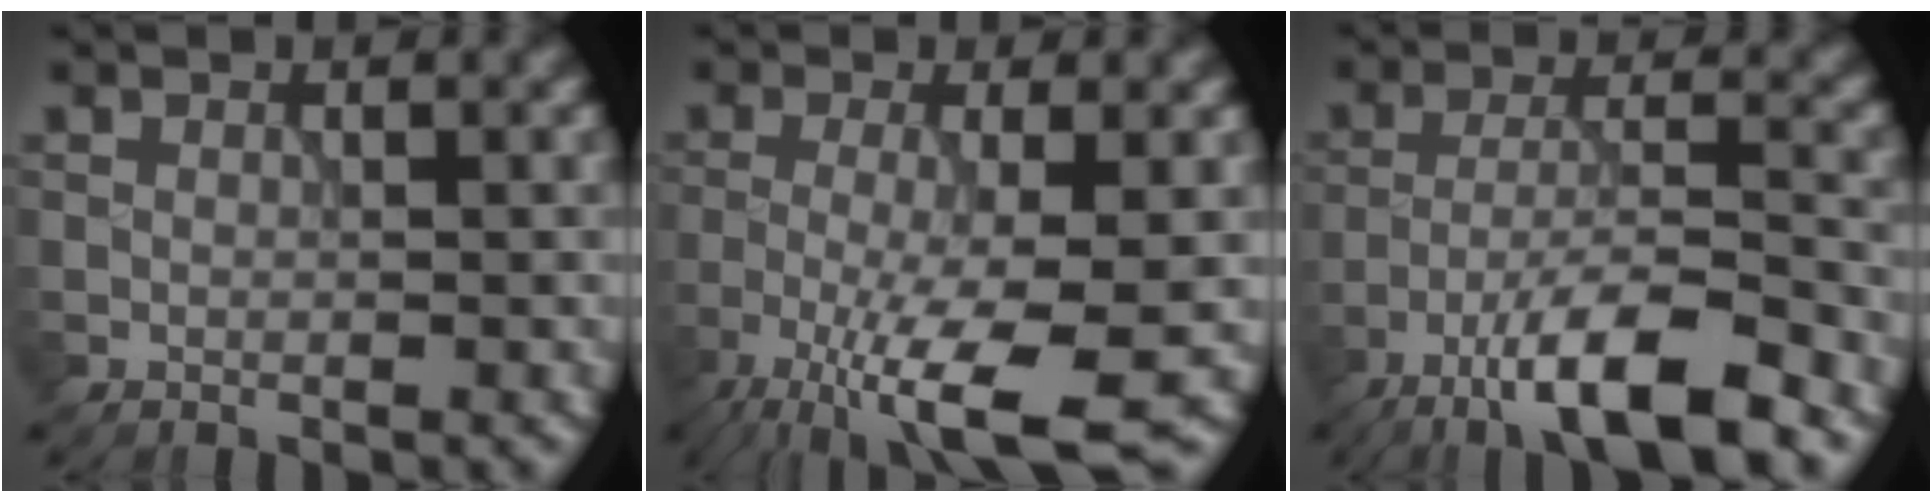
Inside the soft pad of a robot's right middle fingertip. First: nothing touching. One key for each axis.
{"total": 8.4, "fx": -4.3, "fy": 1.6, "fz": 7.1, "tx": -0.125, "ty": -0.013, "tz": -0.081}
{"total": 9.5, "fx": -6.2, "fy": 1.9, "fz": 7.0, "tx": -0.114, "ty": 0.004, "tz": -0.110}